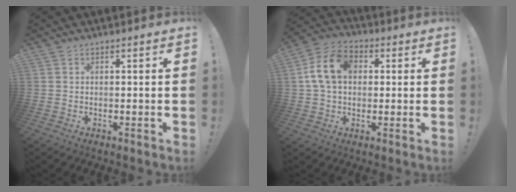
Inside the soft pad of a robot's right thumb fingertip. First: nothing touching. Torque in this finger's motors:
{"motor_torque": [1.59, 1.59, 0.93, 0.03, 0.02]}